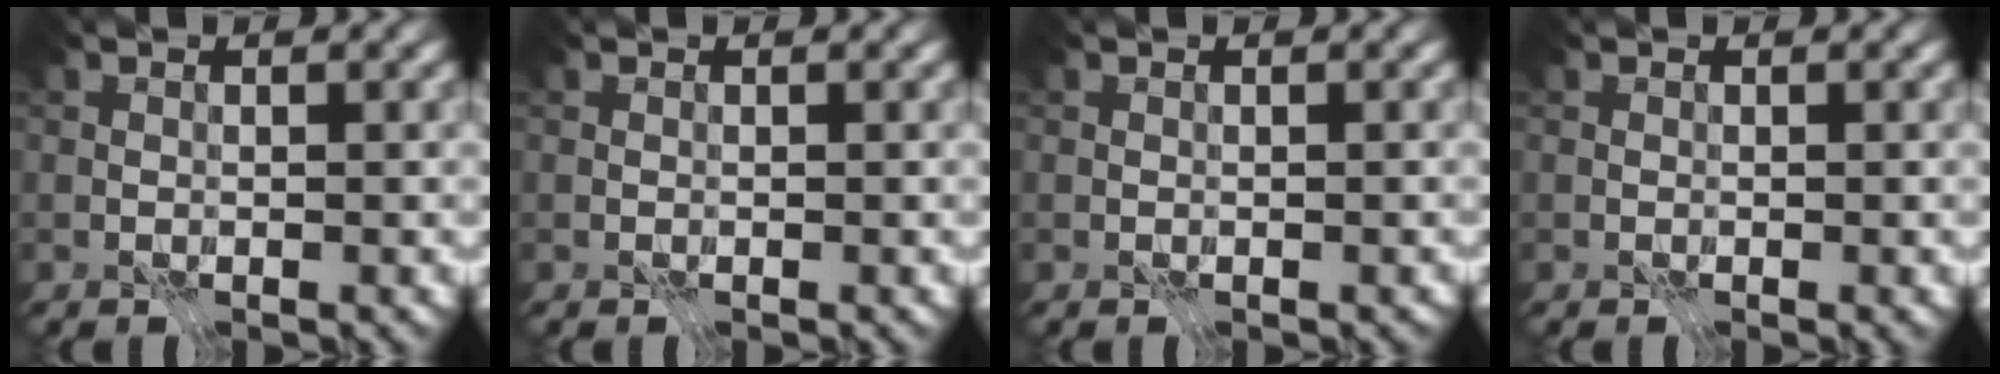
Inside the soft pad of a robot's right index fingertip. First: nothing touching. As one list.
[{"total": 0.0}, {"total": 0.0}, {"total": 0.0}]